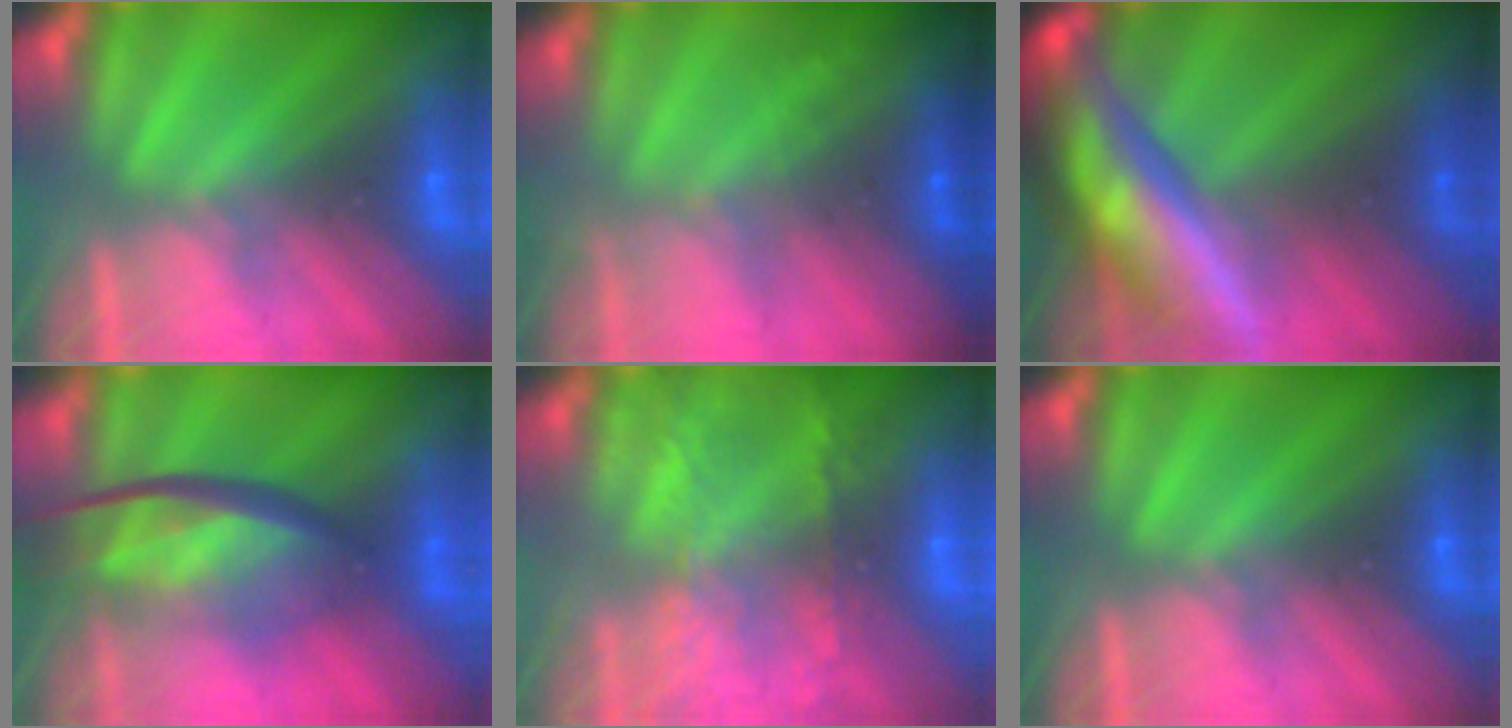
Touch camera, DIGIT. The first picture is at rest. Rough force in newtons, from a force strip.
{"total": 1.9}
{"total": 11.8}
{"total": 9.4}
{"total": 8.7}
{"total": 0.0}